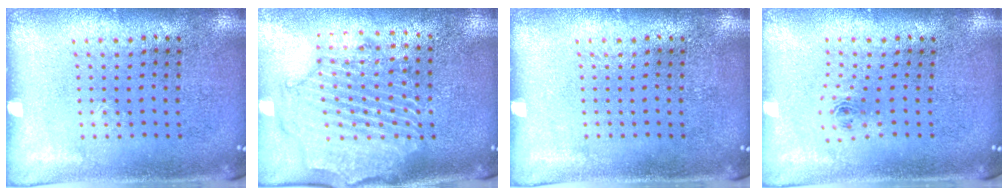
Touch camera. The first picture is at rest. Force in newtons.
{"total": 2.2, "press": 2.1, "slide": 0.8}
{"total": 0.0}
{"total": 0.9, "press": 0.4, "slide": 0.8}